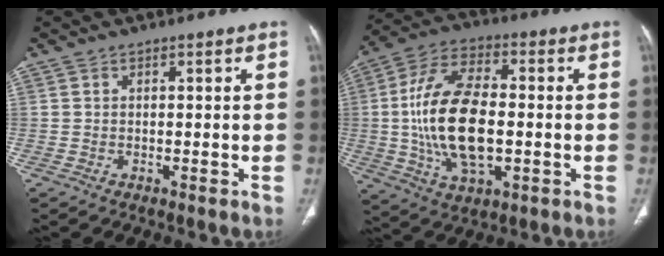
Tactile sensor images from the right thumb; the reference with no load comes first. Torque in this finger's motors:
{"motor_torque": [-0.53, 1.79, 1.56, 0.60, 0.32]}